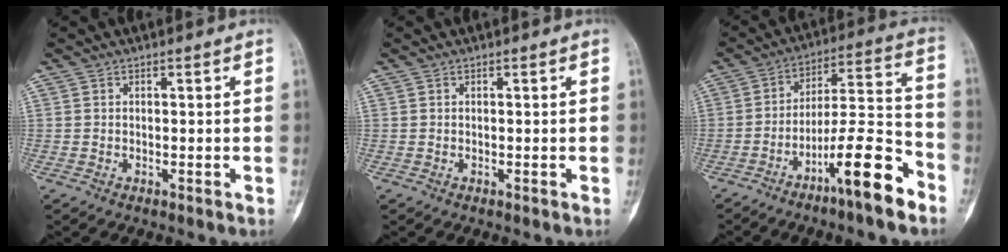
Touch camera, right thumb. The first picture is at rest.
{"total": 0.0}
{"total": 14.3, "force": [-8.7, 2.2, 11.2], "torque": [-0.186, 0.071, -0.145]}